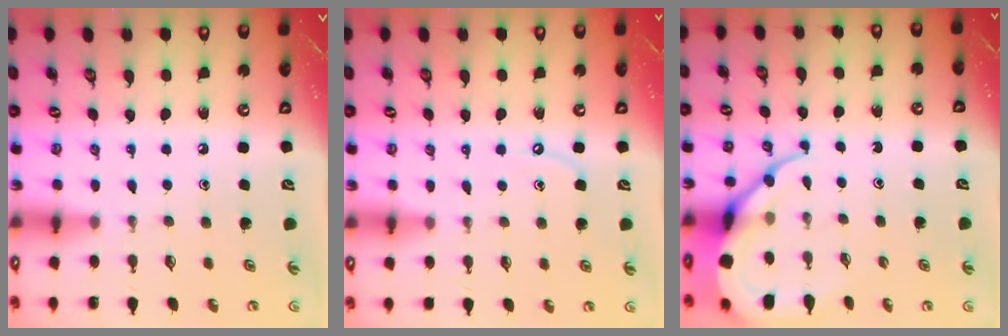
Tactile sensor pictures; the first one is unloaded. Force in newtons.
{"total": 4.2, "press": 4.2, "slide": 0.6}
{"total": 9.8, "press": 9.8, "slide": 1.1}